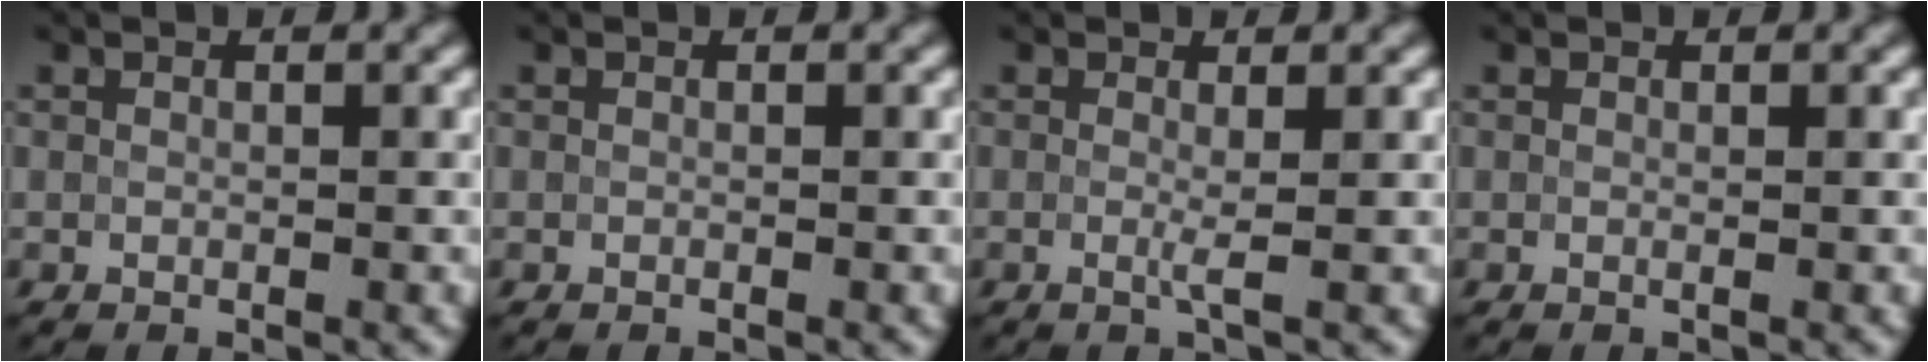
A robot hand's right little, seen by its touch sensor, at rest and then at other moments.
{"total": 0.0}
{"total": 1.1, "force": [-0.1, 0.0, 1.1], "torque": [-0.025, -0.007, -0.004]}
{"total": 0.0}